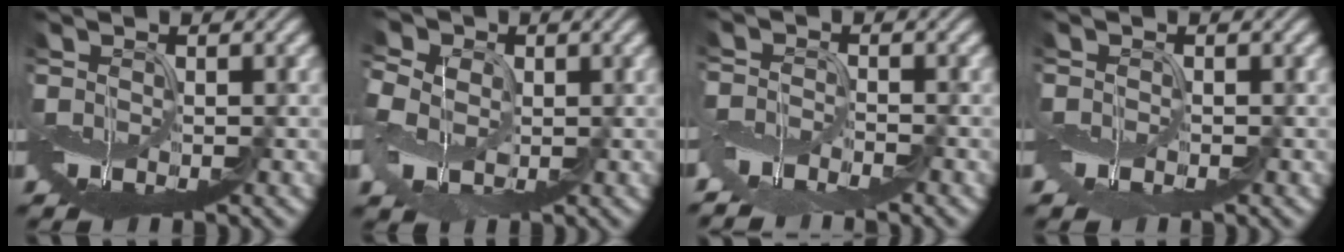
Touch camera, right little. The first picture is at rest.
{"total": 8.5, "force": [0.2, 7.2, 4.5], "torque": [-0.106, 0.004, -0.025]}
{"total": 3.6, "force": [-3.3, 0.6, 1.4], "torque": [-0.027, -0.009, -0.074]}
{"total": 1.1, "force": [-0.9, 0.5, 0.5], "torque": [-0.011, -0.006, -0.019]}